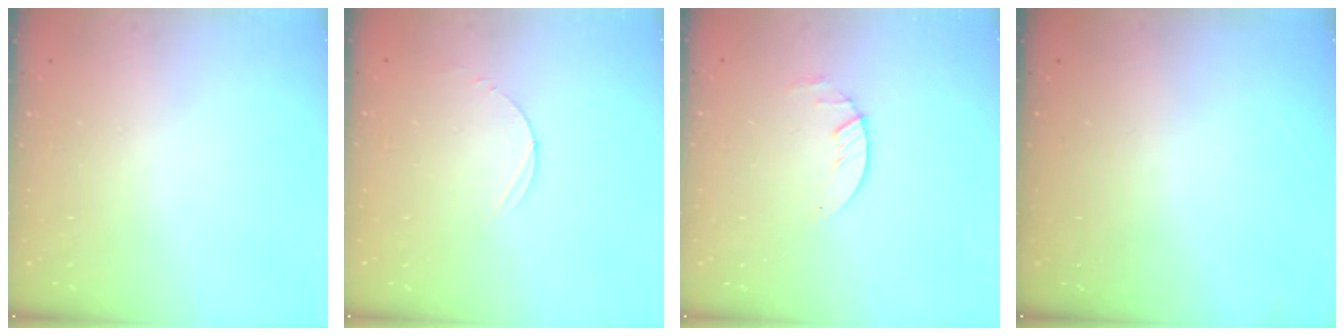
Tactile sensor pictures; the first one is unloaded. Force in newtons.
{"total": 3.0, "press": 3.0, "slide": 0.3}
{"total": 1.7, "press": 1.6, "slide": 0.2}
{"total": 0.0}